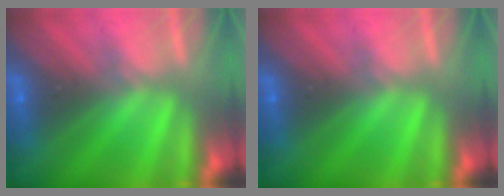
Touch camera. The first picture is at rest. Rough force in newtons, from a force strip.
{"total": 0.0}